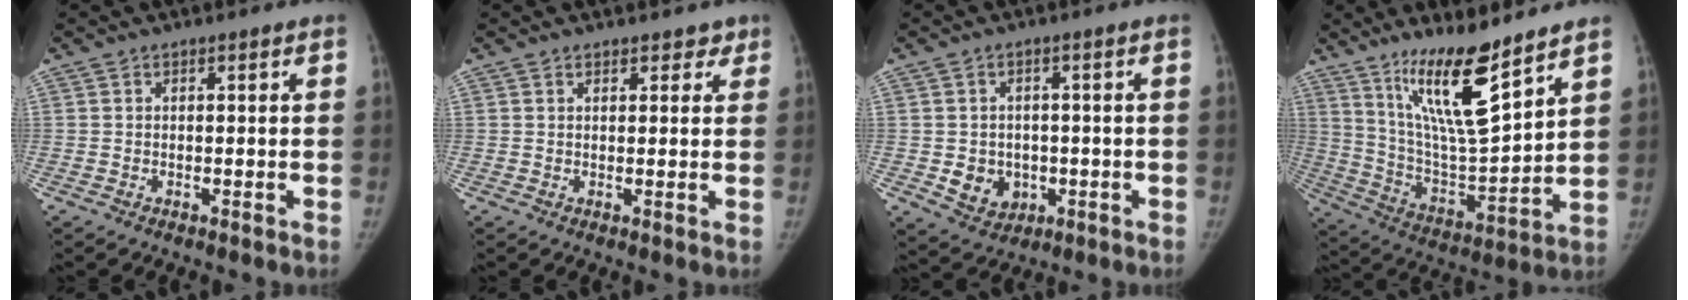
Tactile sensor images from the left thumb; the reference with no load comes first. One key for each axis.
{"total": 2.5, "fx": 1.8, "fy": 1.5, "fz": 0.7, "tx": 0.019, "ty": -0.006, "tz": 0.017}
{"total": 6.5, "fx": -1.3, "fy": 5.5, "fz": 3.1, "tx": -0.024, "ty": 0.005, "tz": -0.006}
{"total": 16.9, "fx": 11.5, "fy": 3.1, "fz": 12.0, "tx": -0.191, "ty": -0.080, "tz": 0.221}